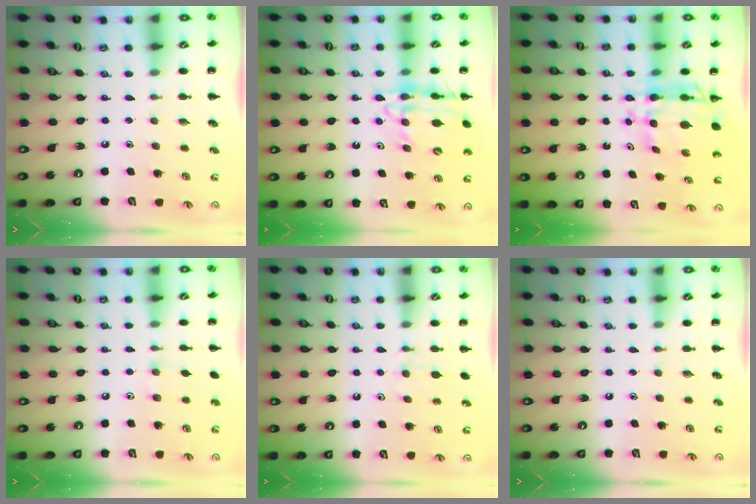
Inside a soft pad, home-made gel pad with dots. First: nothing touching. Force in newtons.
{"total": 14.9, "press": 14.5, "slide": 3.1}
{"total": 9.1, "press": 8.5, "slide": 3.2}
{"total": 5.2, "press": 4.9, "slide": 1.7}
{"total": 6.7, "press": 6.3, "slide": 2.2}
{"total": 0.0}